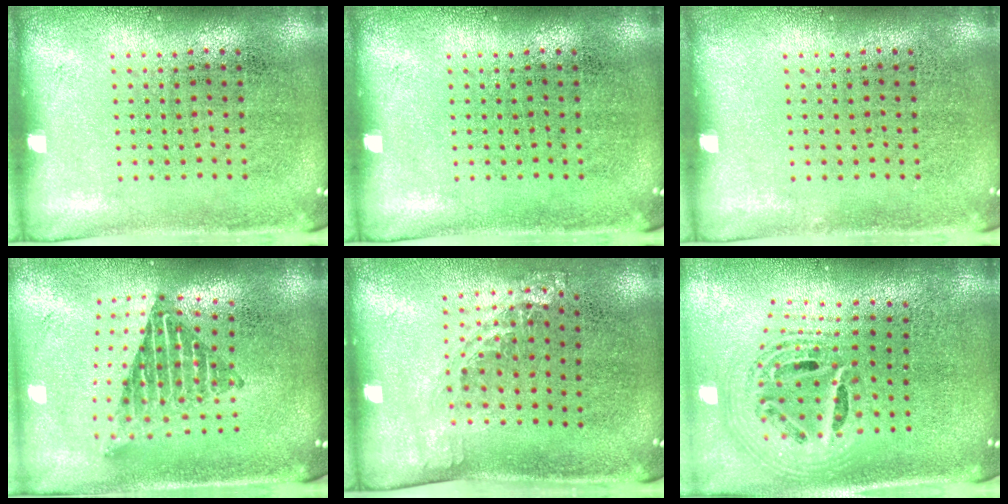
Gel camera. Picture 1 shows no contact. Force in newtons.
{"total": 0.0}
{"total": 0.0}
{"total": 2.1, "press": 1.6, "slide": 1.4}
{"total": 1.3, "press": 1.0, "slide": 0.9}
{"total": 2.5, "press": 1.7, "slide": 1.9}